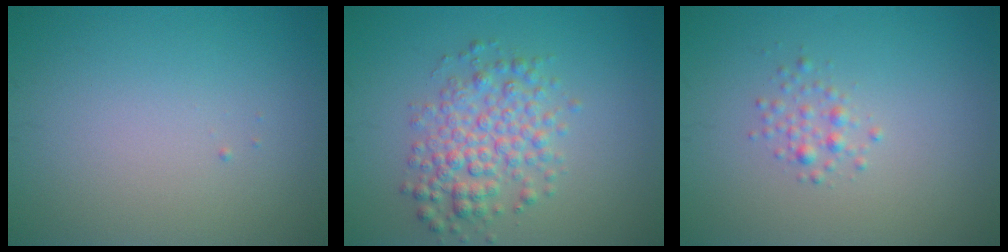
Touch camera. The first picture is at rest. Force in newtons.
{"total": 4.4, "press": 4.4, "slide": 0.1}
{"total": 1.3, "press": 1.3, "slide": 0.0}